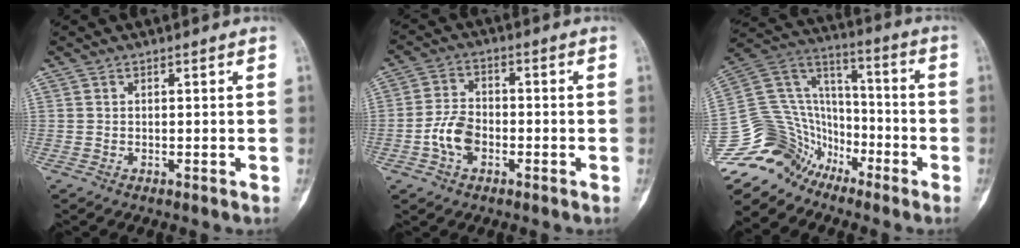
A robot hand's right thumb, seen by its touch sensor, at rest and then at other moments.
{"total": 6.6, "force": [-2.2, 4.3, 4.5], "torque": [-0.079, 0.020, -0.048]}
{"total": 16.5, "force": [-12.6, 10.3, 2.6], "torque": [-0.043, 0.117, -0.243]}